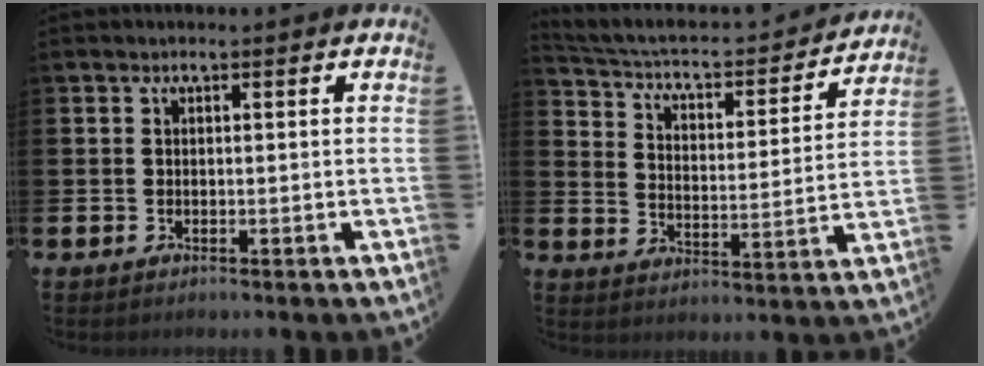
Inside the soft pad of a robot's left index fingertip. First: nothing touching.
{"total": 5.1, "force": [4.4, 1.9, 1.7], "torque": [-0.061, -0.035, 0.067]}